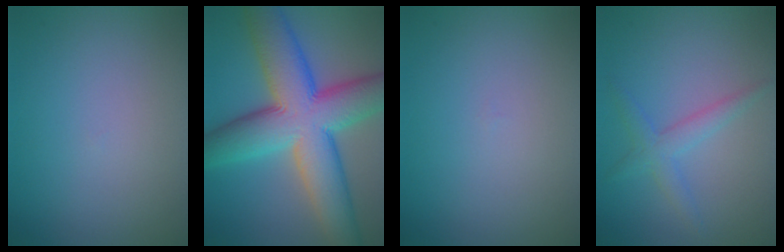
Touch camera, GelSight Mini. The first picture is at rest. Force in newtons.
{"total": 13.1, "press": 13.1, "slide": 0.4}
{"total": 0.0}
{"total": 2.2, "press": 2.2, "slide": 0.1}